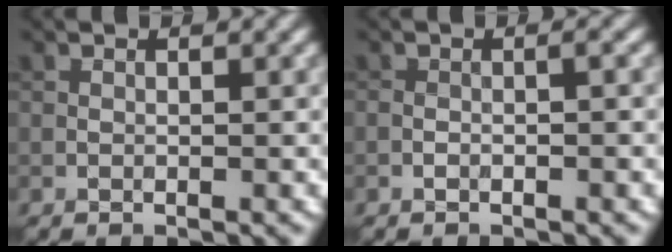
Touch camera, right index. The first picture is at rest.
{"total": 0.7, "force": [-0.5, 0.3, 0.5], "torque": [-0.009, 0.000, -0.008]}